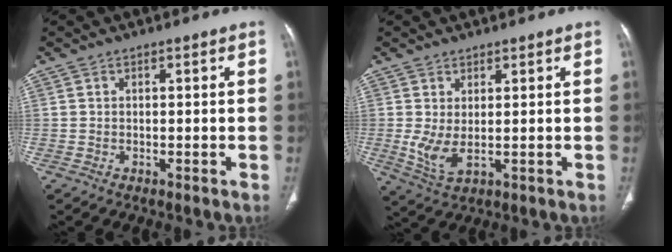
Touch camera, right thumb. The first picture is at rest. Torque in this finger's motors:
{"motor_torque": [2.61, 2.40, 0.41, -0.65, 0.19]}